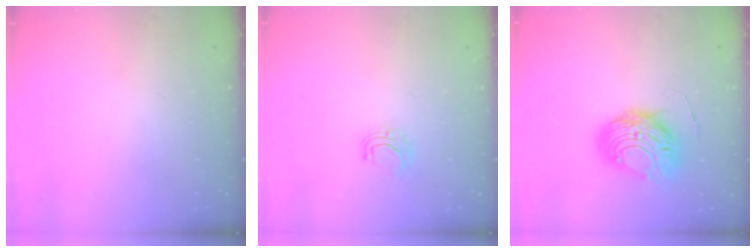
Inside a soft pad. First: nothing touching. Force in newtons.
{"total": 4.8, "press": 4.8, "slide": 0.3}
{"total": 9.5, "press": 9.5, "slide": 0.8}